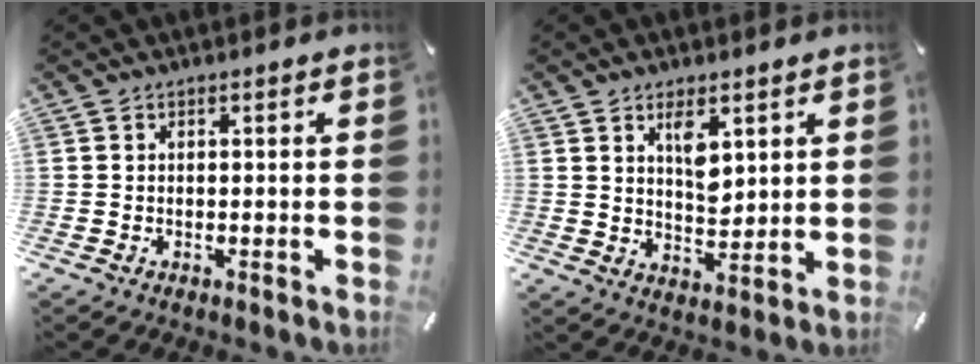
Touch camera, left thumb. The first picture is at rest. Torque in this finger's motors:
{"motor_torque": [1.23, 1.38, 0.79, -0.68, 0.08]}